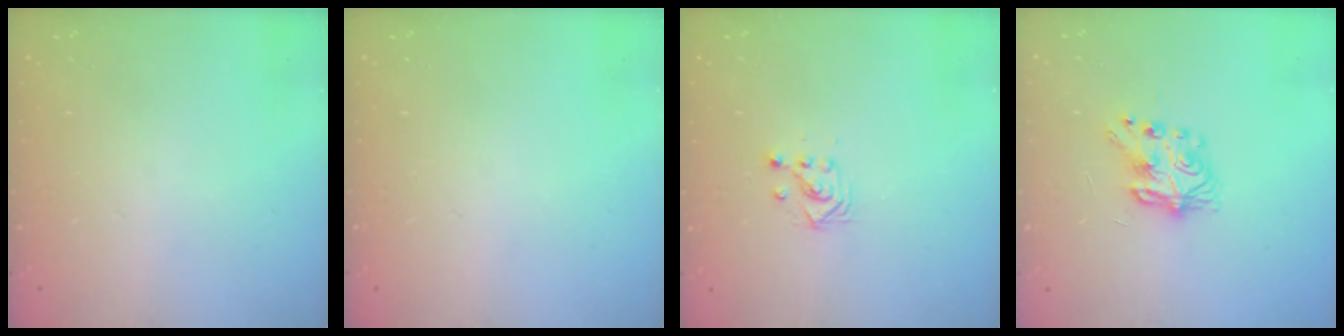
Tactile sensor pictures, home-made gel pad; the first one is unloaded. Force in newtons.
{"total": 0.0}
{"total": 3.0, "press": 3.0, "slide": 0.1}
{"total": 7.1, "press": 7.1, "slide": 0.4}